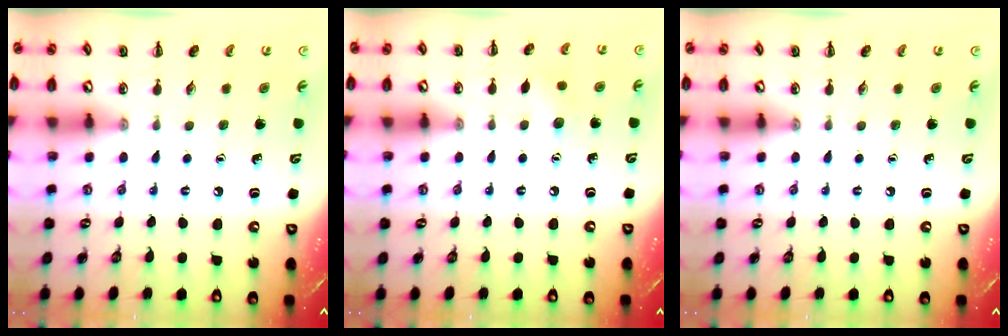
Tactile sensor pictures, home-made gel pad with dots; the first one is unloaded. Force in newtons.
{"total": 5.8, "press": 5.6, "slide": 1.6}
{"total": 0.0}